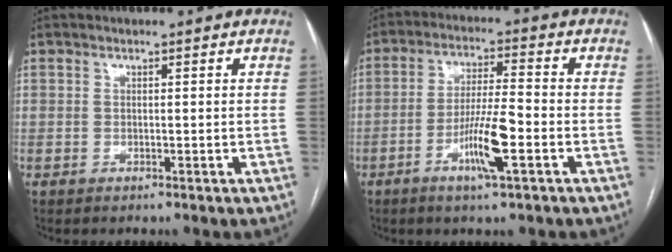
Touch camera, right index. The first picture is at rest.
{"total": 8.6, "force": [-3.4, 0.4, 7.9], "torque": [-0.153, -0.006, -0.064]}